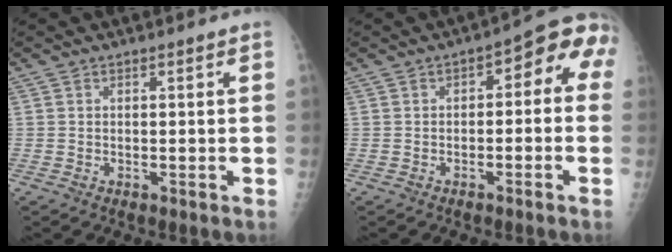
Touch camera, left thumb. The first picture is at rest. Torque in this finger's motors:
{"motor_torque": [-0.21, 0.45, -0.04, 0.08, 0.09]}